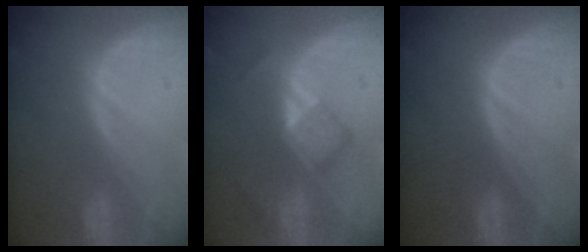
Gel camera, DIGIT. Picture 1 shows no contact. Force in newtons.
{"total": 4.8, "press": 4.6, "slide": 1.6}
{"total": 0.0}